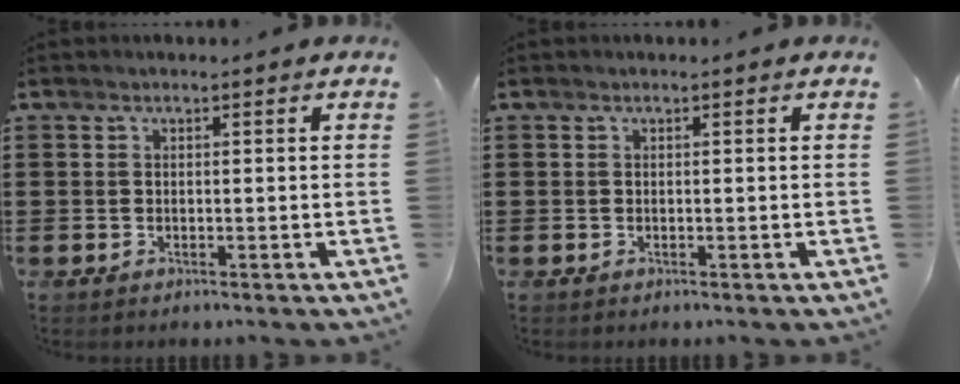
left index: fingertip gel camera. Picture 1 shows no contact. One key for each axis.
{"total": 0.0}